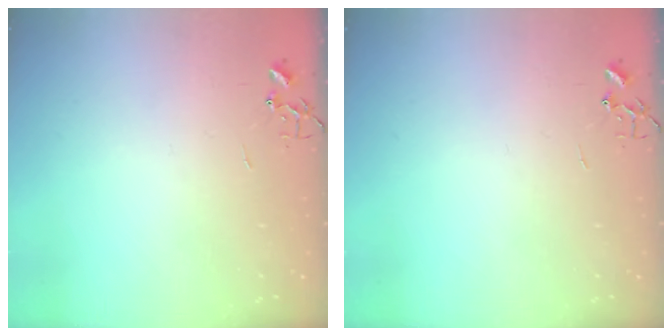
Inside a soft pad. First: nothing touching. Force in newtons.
{"total": 0.0}